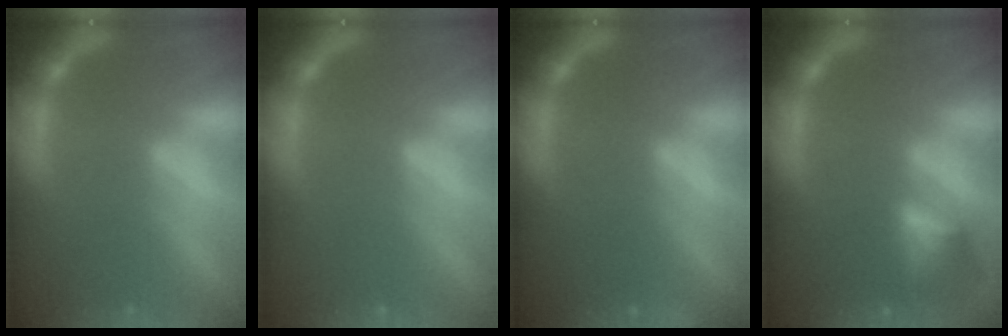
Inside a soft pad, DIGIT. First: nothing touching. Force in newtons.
{"total": 0.0}
{"total": 1.9}
{"total": 3.5}